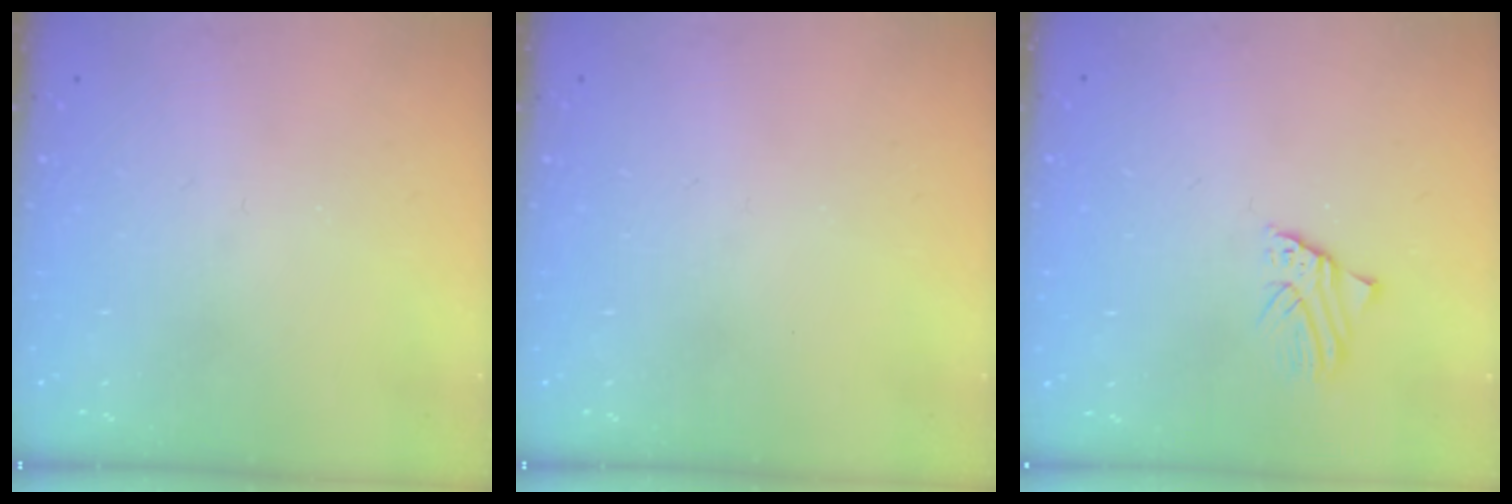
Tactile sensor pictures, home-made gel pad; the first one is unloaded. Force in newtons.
{"total": 0.0}
{"total": 1.8, "press": 1.8, "slide": 0.2}